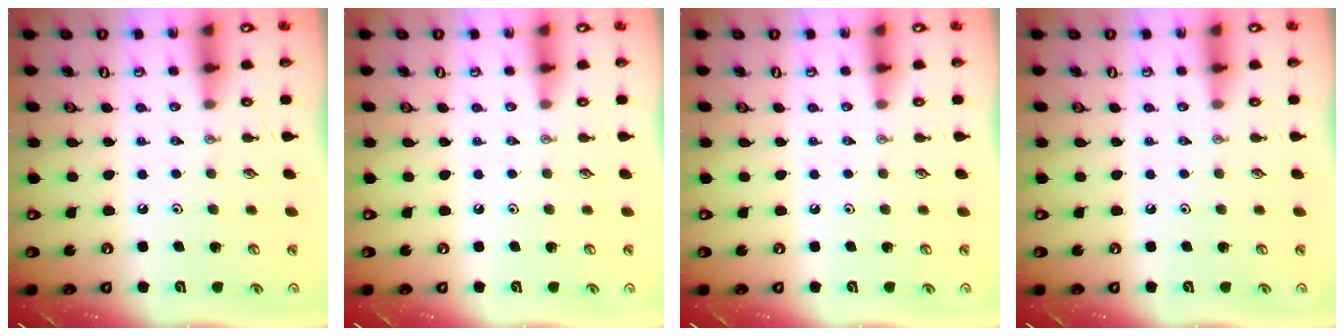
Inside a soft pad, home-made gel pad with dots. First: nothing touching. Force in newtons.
{"total": 0.0}
{"total": 0.0}
{"total": 0.0}